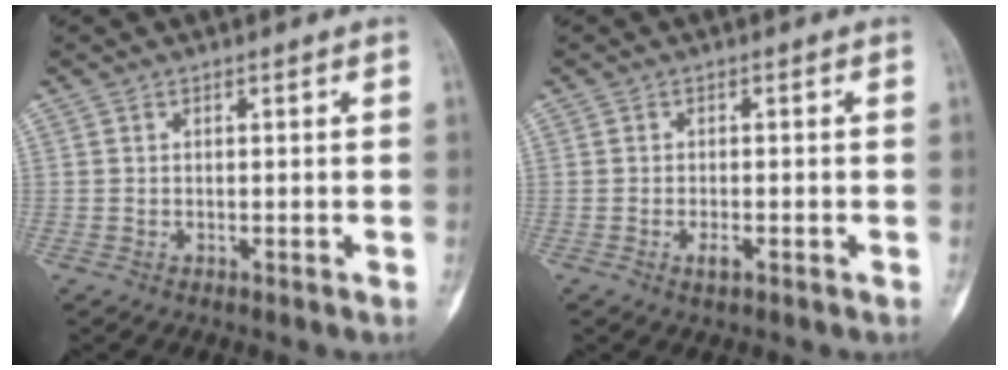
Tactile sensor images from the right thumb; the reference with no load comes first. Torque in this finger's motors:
{"motor_torque": [-0.14, 0.09, 0.03, 0.18, -0.02]}